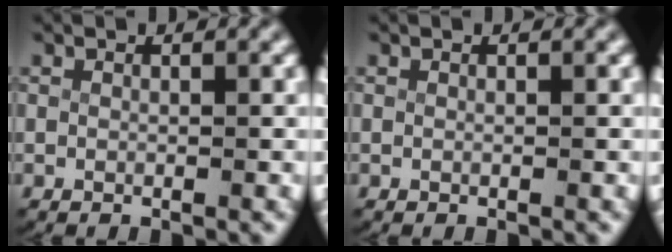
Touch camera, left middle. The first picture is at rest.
{"total": 0.0}